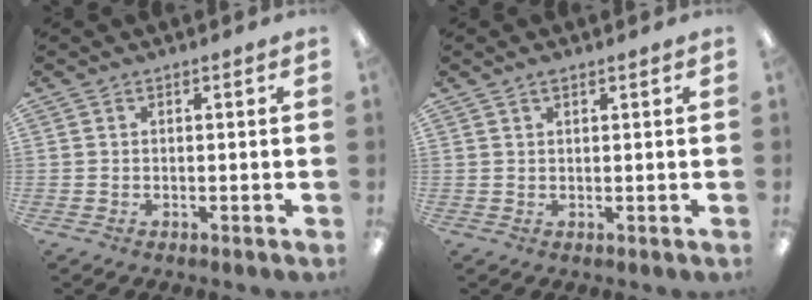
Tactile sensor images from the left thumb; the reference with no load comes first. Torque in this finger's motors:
{"motor_torque": [-0.10, -0.19, -0.45, -0.07, 0.09]}